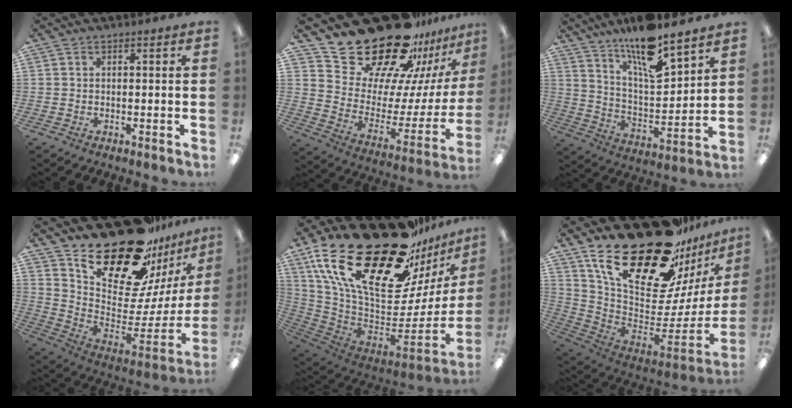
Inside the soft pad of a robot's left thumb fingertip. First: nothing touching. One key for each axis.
{"total": 28.0, "fx": 22.6, "fy": 12.2, "fz": 11.1, "tx": -0.170, "ty": -0.165, "tz": 0.409}
{"total": 14.7, "fx": 12.0, "fy": 3.5, "fz": 7.9, "tx": -0.138, "ty": -0.081, "tz": 0.203}
{"total": 26.1, "fx": 20.0, "fy": 10.7, "fz": 12.9, "tx": -0.197, "ty": -0.151, "tz": 0.357}
{"total": 33.8, "fx": 21.2, "fy": 14.8, "fz": 21.8, "tx": -0.371, "ty": -0.159, "tz": 0.393}
{"total": 31.2, "fx": 20.1, "fy": 14.1, "fz": 19.2, "tx": -0.301, "ty": -0.144, "tz": 0.377}